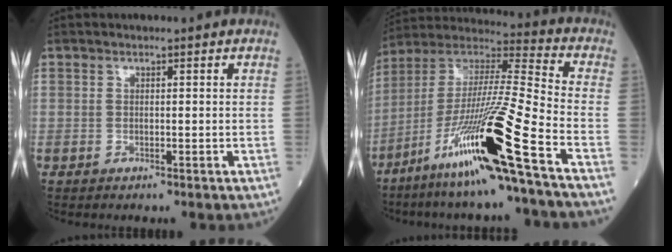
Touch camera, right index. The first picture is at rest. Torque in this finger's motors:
{"motor_torque": [1.87, -0.27, 1.06, 0.21]}